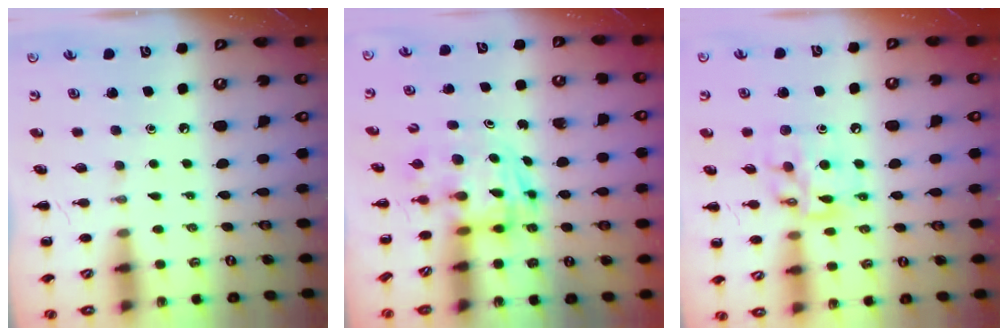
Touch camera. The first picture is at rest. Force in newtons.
{"total": 2.9, "press": 2.8, "slide": 0.5}
{"total": 12.3, "press": 12.2, "slide": 2.0}